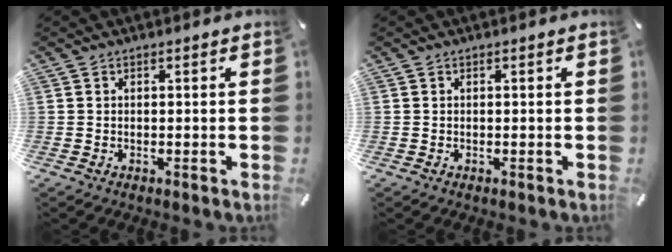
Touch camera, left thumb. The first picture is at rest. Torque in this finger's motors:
{"motor_torque": [-0.04, -0.03, 0.00, 0.00, 0.00]}